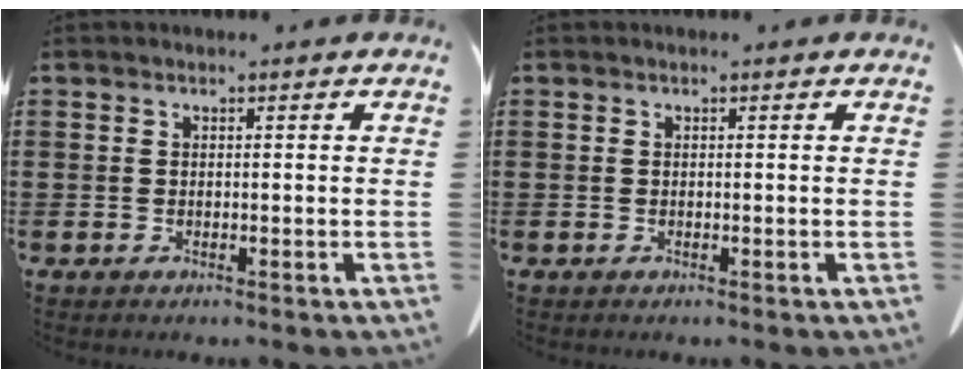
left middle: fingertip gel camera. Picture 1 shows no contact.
{"total": 0.0}